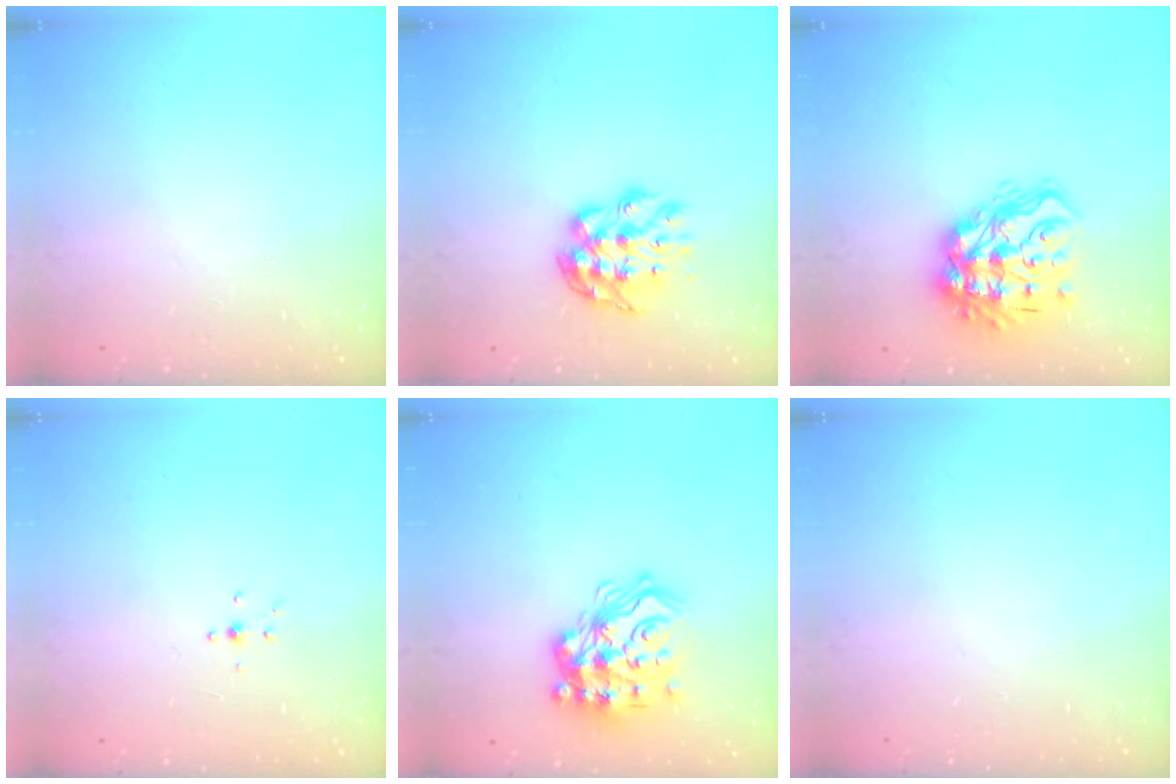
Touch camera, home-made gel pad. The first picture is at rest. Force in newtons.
{"total": 10.0, "press": 9.9, "slide": 0.9}
{"total": 17.9, "press": 17.8, "slide": 2.0}
{"total": 3.6, "press": 3.5, "slide": 0.6}
{"total": 19.6, "press": 19.5, "slide": 1.4}
{"total": 0.0}